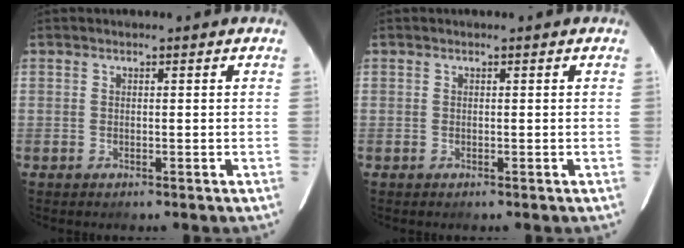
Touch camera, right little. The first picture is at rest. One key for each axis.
{"total": 0.0}